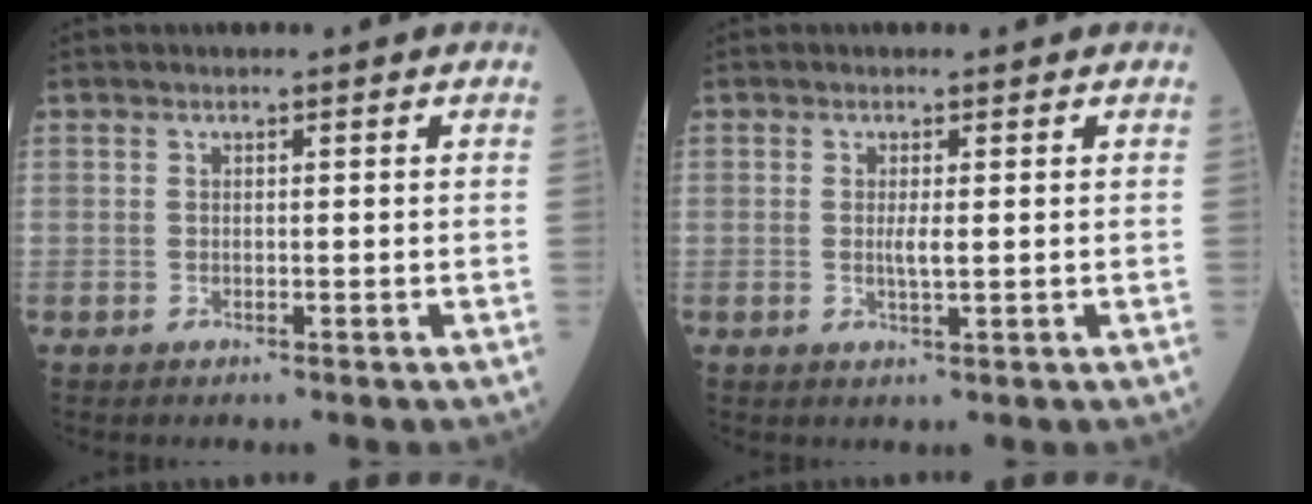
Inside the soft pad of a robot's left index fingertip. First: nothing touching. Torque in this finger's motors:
{"motor_torque": [0.25, 0.05, 0.06, 0.04]}